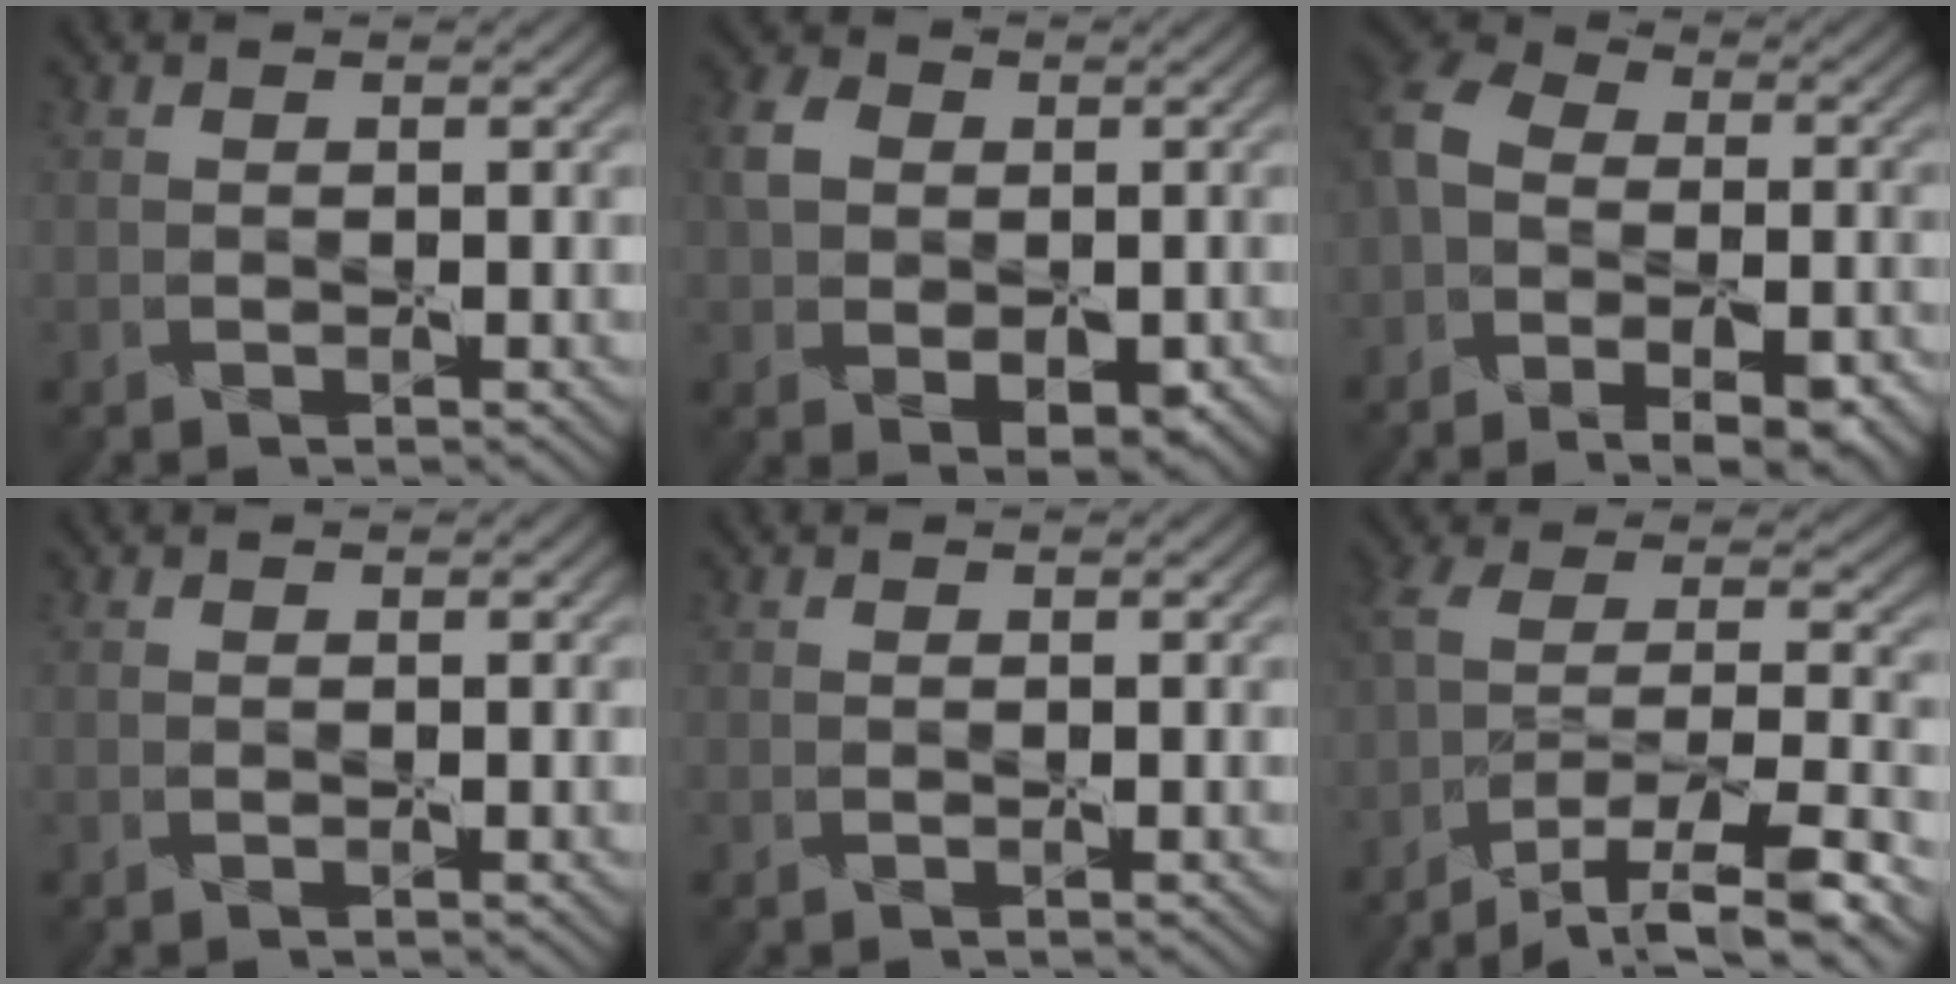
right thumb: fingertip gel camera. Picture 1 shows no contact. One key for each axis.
{"total": 7.2, "fx": -0.2, "fy": 5.3, "fz": 4.9, "tx": -0.096, "ty": -0.008, "tz": -0.007}
{"total": 12.8, "fx": -5.3, "fy": 8.6, "fz": 8.0, "tx": -0.164, "ty": -0.018, "tz": -0.065}
{"total": 0.0}
{"total": 0.0}
{"total": 14.4, "fx": -9.9, "fy": 4.7, "fz": 9.4, "tx": -0.178, "ty": -0.012, "tz": -0.154}